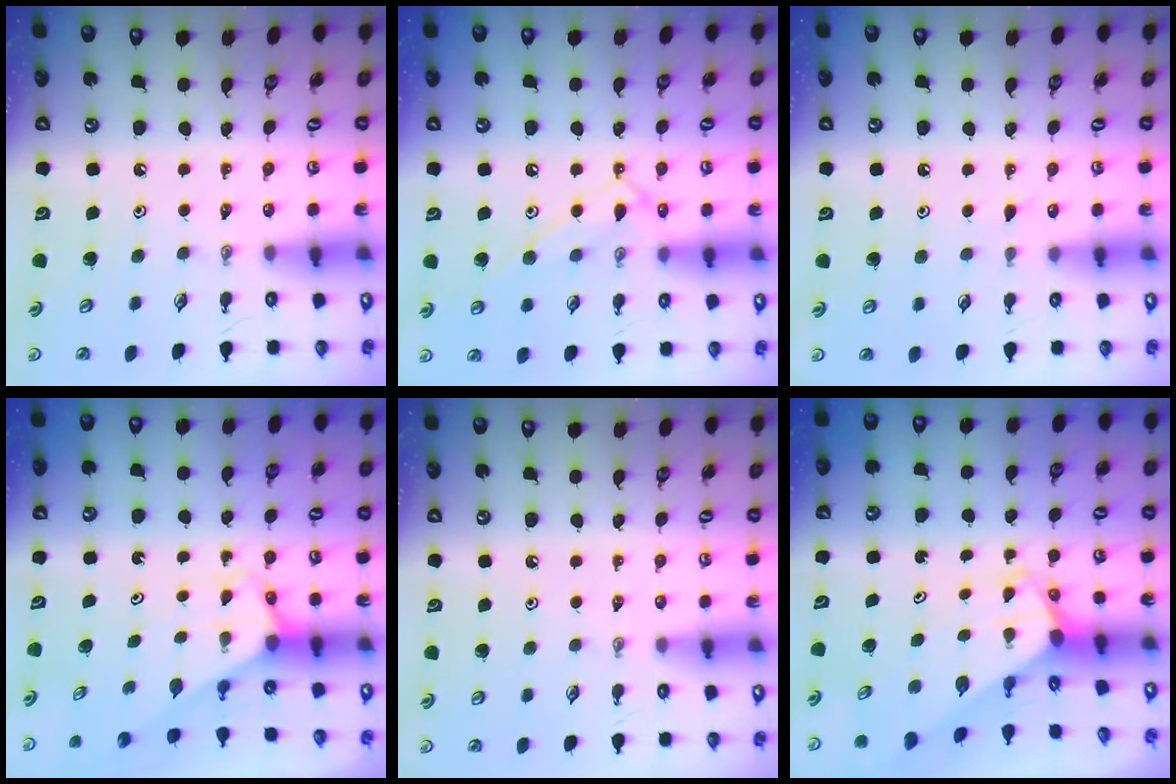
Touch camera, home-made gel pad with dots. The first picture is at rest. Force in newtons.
{"total": 12.1, "press": 12.0, "slide": 0.9}
{"total": 5.0, "press": 5.0, "slide": 0.5}
{"total": 2.6, "press": 2.6, "slide": 0.2}
{"total": 0.0}
{"total": 3.2, "press": 3.2, "slide": 0.2}